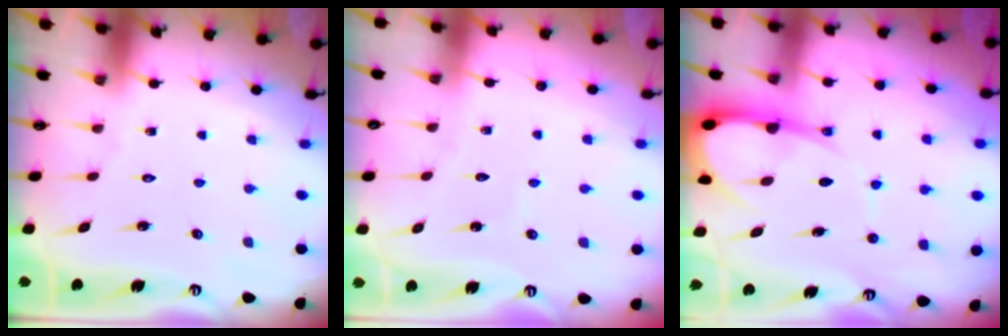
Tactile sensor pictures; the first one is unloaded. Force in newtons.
{"total": 2.4, "press": 2.4, "slide": 0.2}
{"total": 10.2, "press": 10.1, "slide": 1.2}